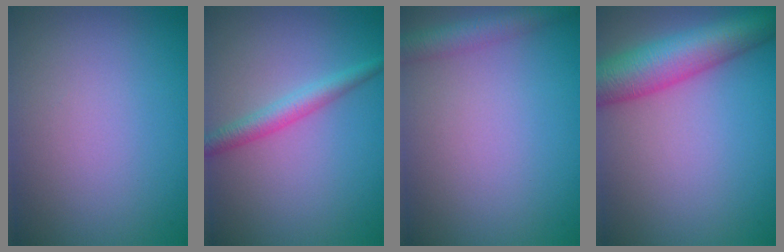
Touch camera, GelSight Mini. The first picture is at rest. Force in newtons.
{"total": 2.5, "press": 2.5, "slide": 0.1}
{"total": 2.8, "press": 2.8, "slide": 0.2}
{"total": 7.9, "press": 7.9, "slide": 0.3}